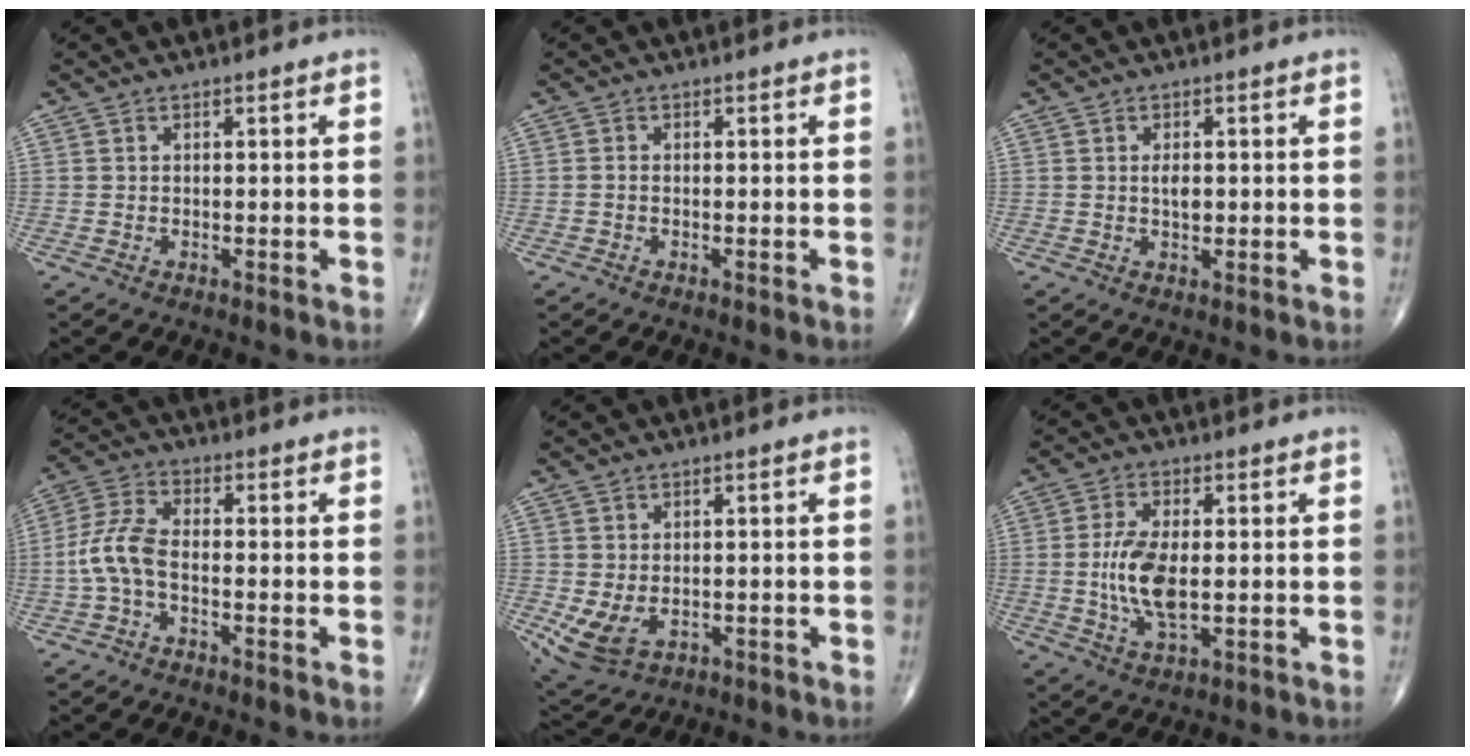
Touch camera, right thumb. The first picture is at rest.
{"total": 0.6, "force": [-0.2, 0.4, 0.4], "torque": [-0.006, 0.000, -0.007]}
{"total": 2.4, "force": [0.2, 1.3, 2.0], "torque": [-0.031, -0.001, 0.002]}
{"total": 6.1, "force": [-1.3, 2.0, 5.6], "torque": [-0.146, 0.017, -0.035]}
{"total": 6.5, "force": [-1.3, 4.3, 4.6], "torque": [-0.091, -0.006, -0.008]}
{"total": 9.4, "force": [-0.4, 4.2, 8.4], "torque": [-0.170, -0.009, -0.006]}